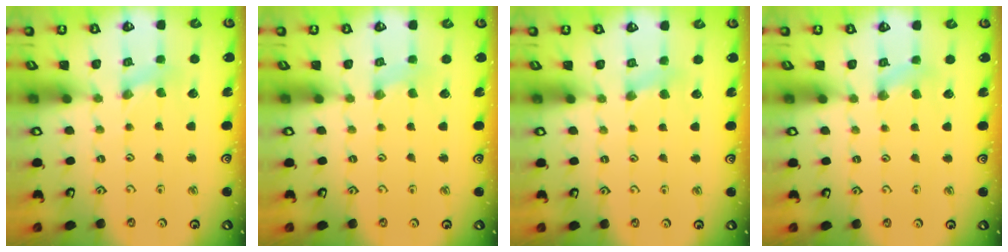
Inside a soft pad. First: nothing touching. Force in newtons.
{"total": 0.0}
{"total": 2.5, "press": 2.5, "slide": 0.5}
{"total": 2.8, "press": 2.8, "slide": 0.4}